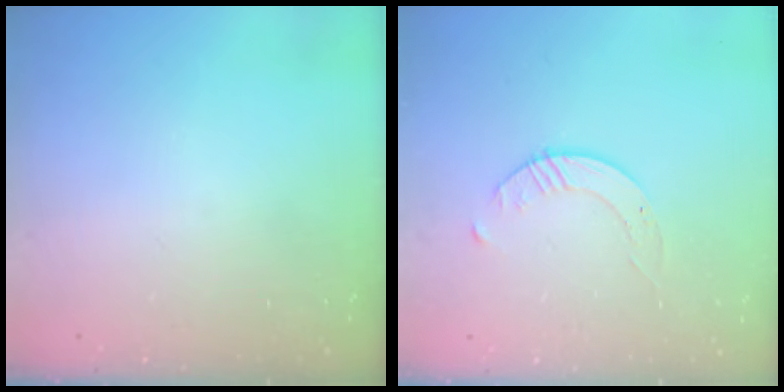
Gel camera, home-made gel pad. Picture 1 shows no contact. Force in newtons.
{"total": 2.8, "press": 2.8, "slide": 0.3}